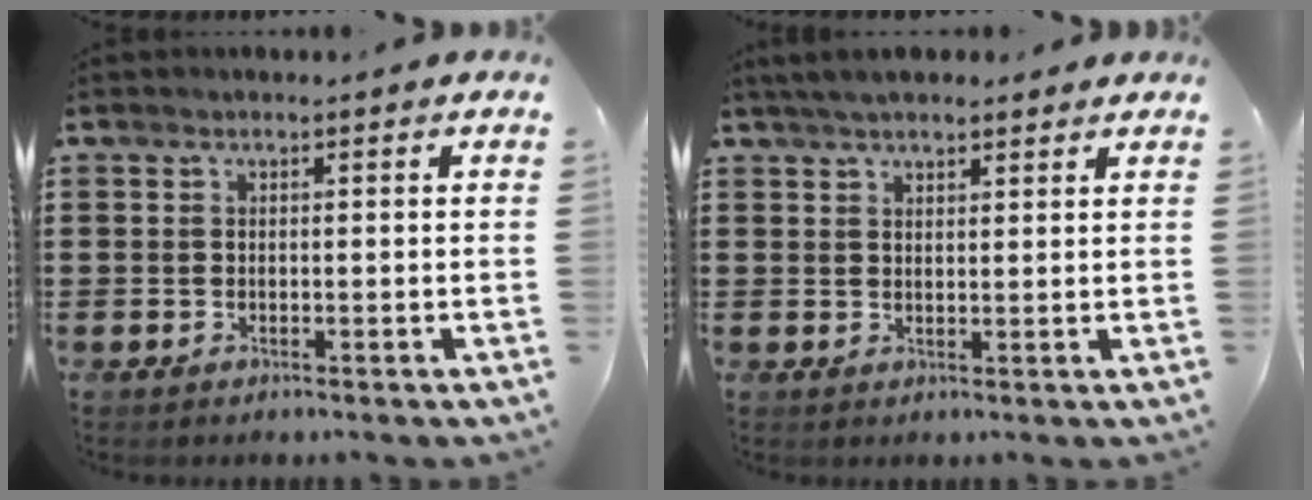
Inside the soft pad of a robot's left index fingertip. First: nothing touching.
{"total": 3.7, "force": [3.3, 1.3, 1.0], "torque": [-0.029, 0.001, 0.063]}